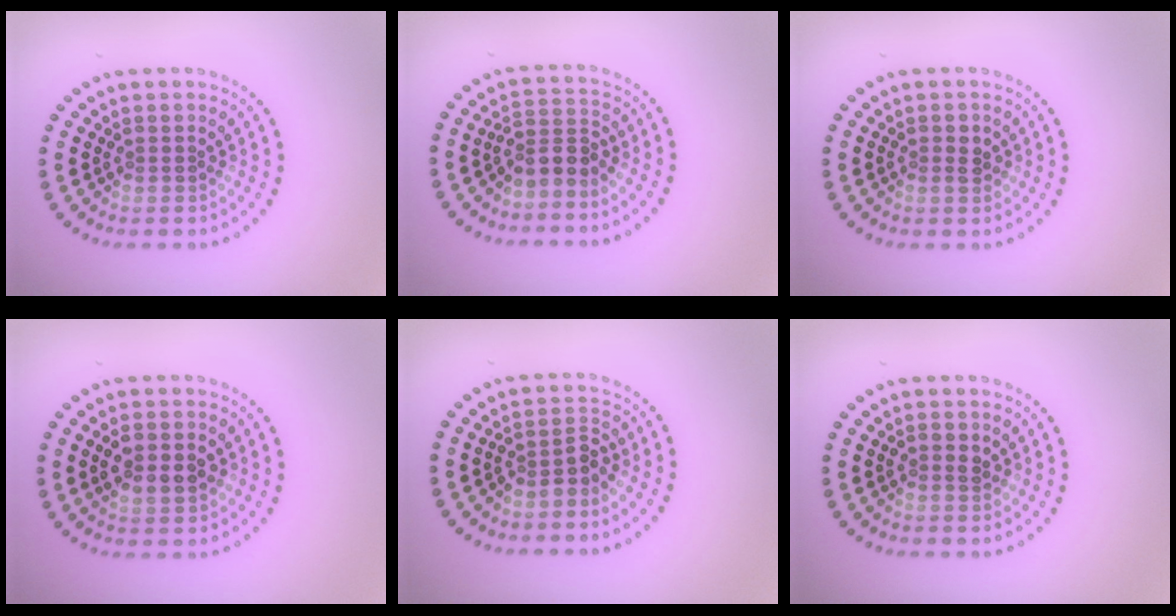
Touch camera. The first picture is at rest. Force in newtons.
{"total": 2.6, "press": 1.9, "slide": 1.8}
{"total": 1.5, "press": 1.5, "slide": 0.1}
{"total": 3.1, "press": 3.0, "slide": 0.4}
{"total": 2.2, "press": 1.7, "slide": 1.4}
{"total": 1.1, "press": 1.1, "slide": 0.1}